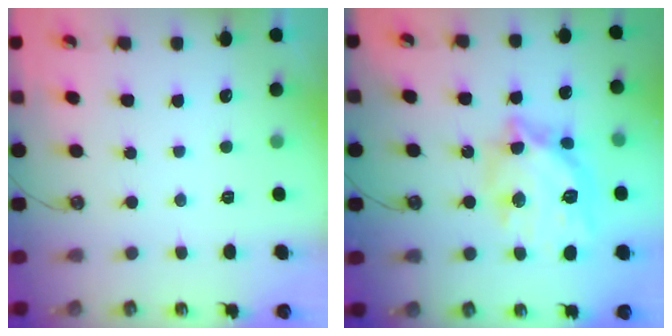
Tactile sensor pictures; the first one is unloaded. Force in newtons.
{"total": 17.7, "press": 17.6, "slide": 1.5}